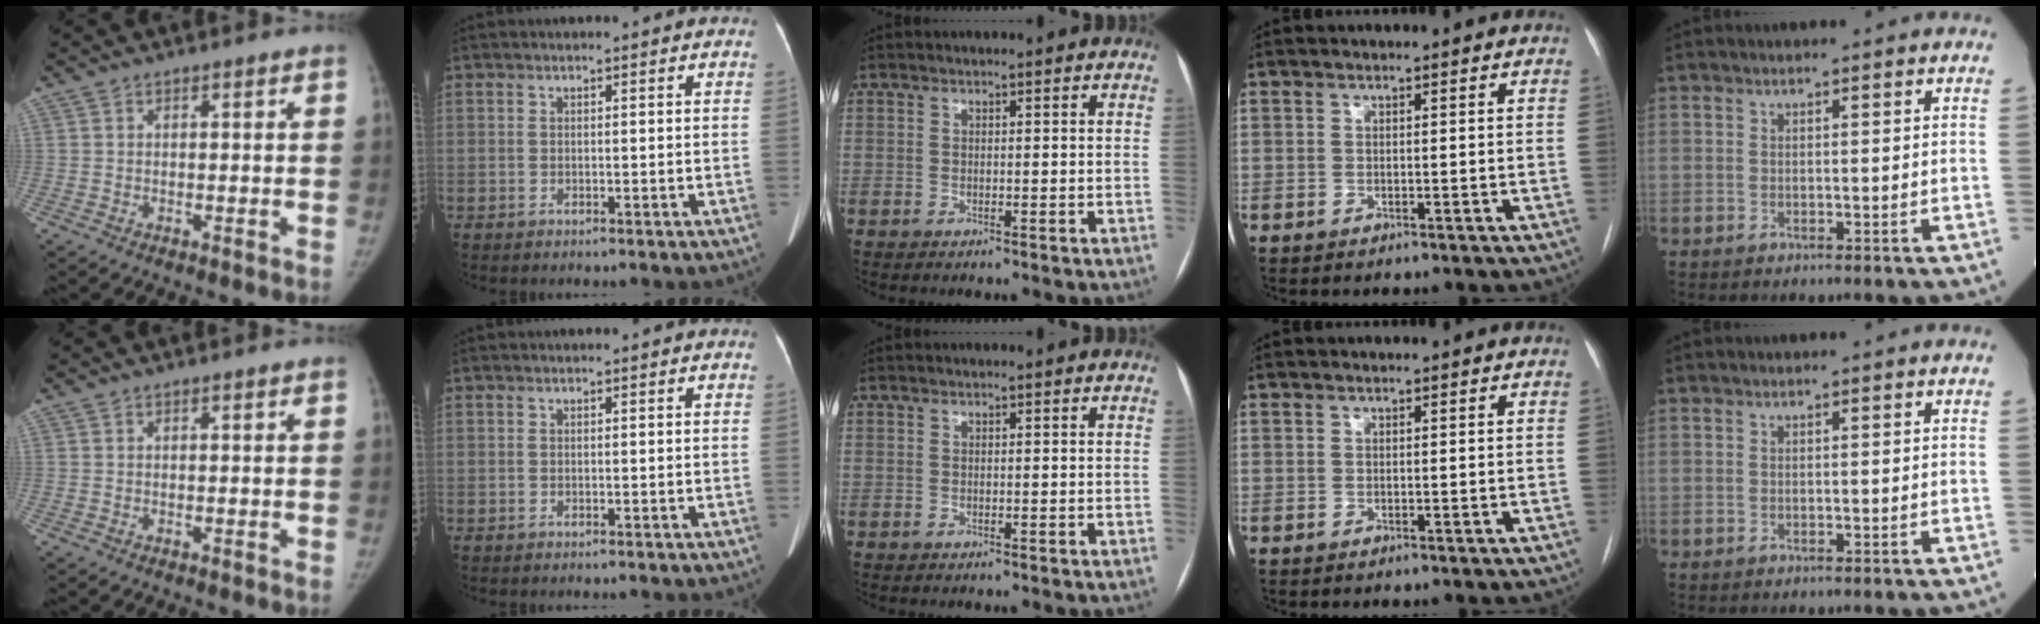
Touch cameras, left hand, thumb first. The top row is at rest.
{}